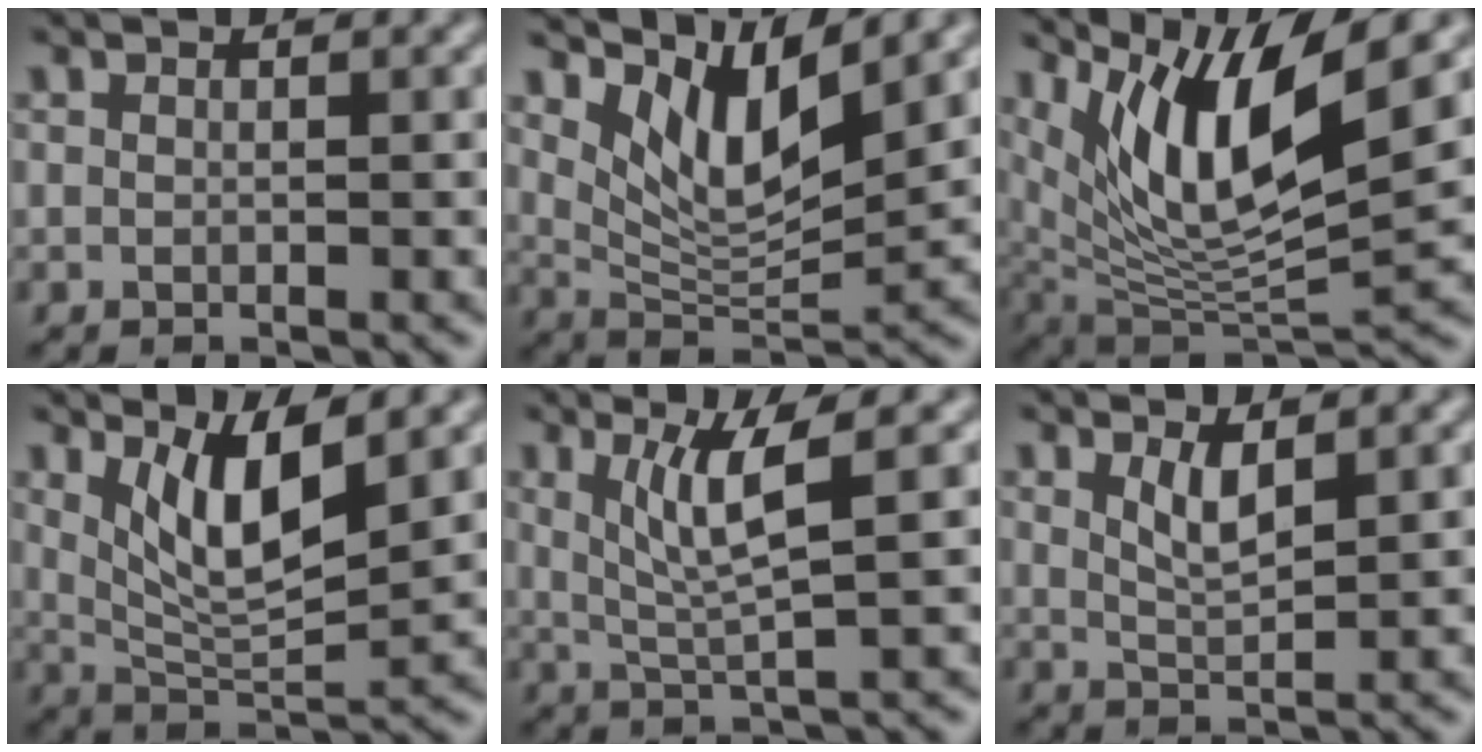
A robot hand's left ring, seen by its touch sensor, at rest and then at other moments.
{"total": 6.7, "force": [4.0, 2.3, 4.9], "torque": [-0.098, -0.012, 0.078]}
{"total": 10.2, "force": [5.1, 3.1, 8.3], "torque": [-0.150, -0.009, 0.101]}
{"total": 5.8, "force": [2.4, 1.7, 5.1], "torque": [-0.095, -0.013, 0.051]}
{"total": 4.4, "force": [1.5, 0.6, 4.1], "torque": [-0.084, -0.005, 0.037]}
{"total": 2.3, "force": [1.3, 0.6, 1.8], "torque": [-0.037, -0.008, 0.028]}